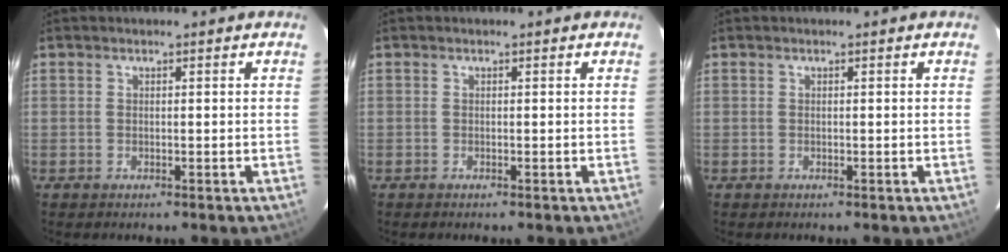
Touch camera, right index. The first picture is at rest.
{"total": 0.0}
{"total": 0.0}